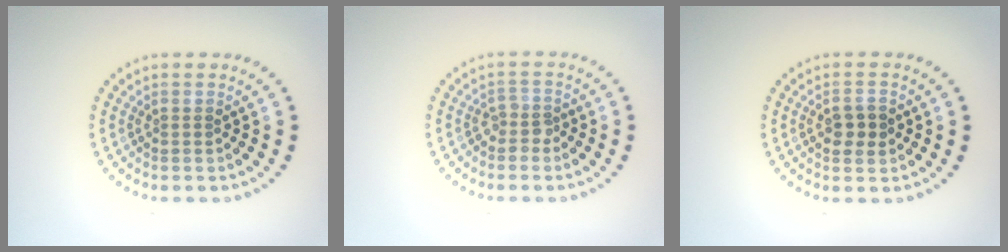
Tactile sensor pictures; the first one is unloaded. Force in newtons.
{"total": 1.5, "press": 1.1, "slide": 0.9}
{"total": 2.3, "press": 2.3, "slide": 0.2}